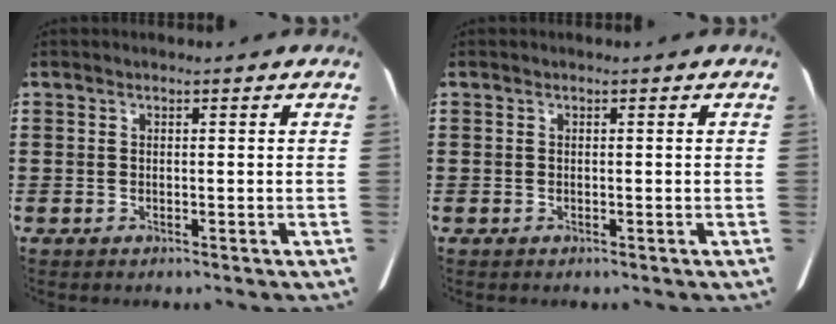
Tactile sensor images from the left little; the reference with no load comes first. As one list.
[{"total": 0.0}]